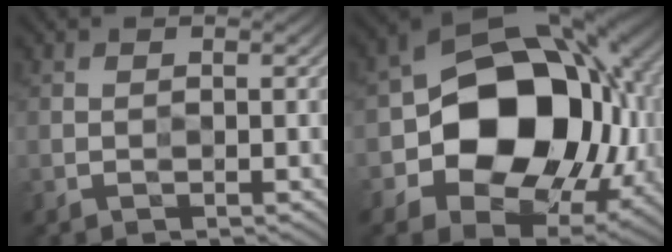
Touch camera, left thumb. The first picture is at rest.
{"total": 17.0, "force": [-0.3, 12.7, 11.2], "torque": [-0.159, -0.025, -0.004]}